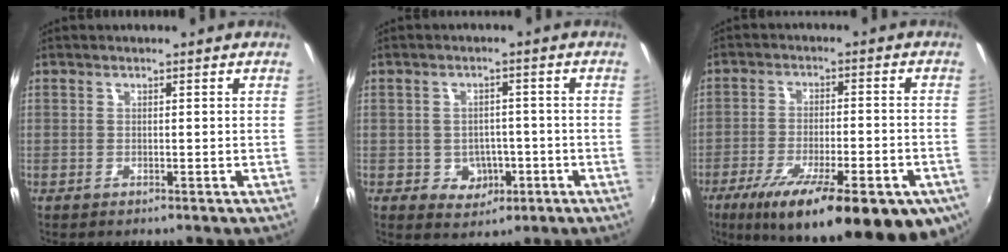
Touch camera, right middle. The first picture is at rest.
{"total": 5.3, "force": [-1.6, 4.5, 2.1], "torque": [-0.048, 0.009, -0.009]}
{"total": 25.2, "force": [-15.7, 6.9, 18.4], "torque": [-0.299, -0.051, -0.221]}